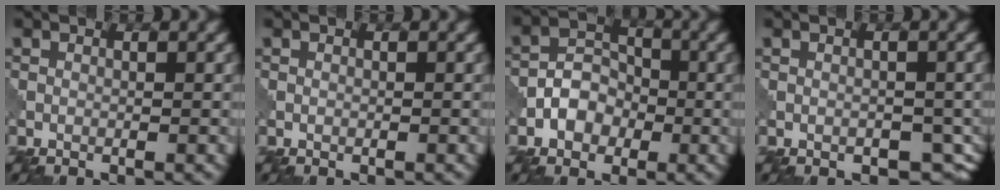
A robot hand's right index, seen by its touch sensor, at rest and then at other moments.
{"total": 0.0}
{"total": 3.4, "force": [-1.3, 2.7, 1.6], "torque": [-0.020, 0.009, -0.024]}
{"total": 2.9, "force": [-0.9, 2.0, 1.9], "torque": [-0.025, -0.013, -0.009]}